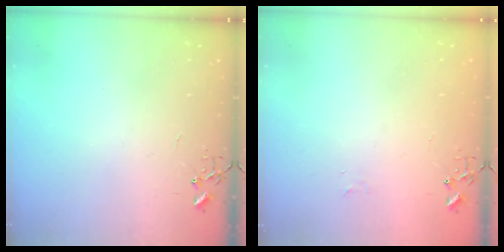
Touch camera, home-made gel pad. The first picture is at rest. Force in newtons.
{"total": 3.8, "press": 3.8, "slide": 0.6}